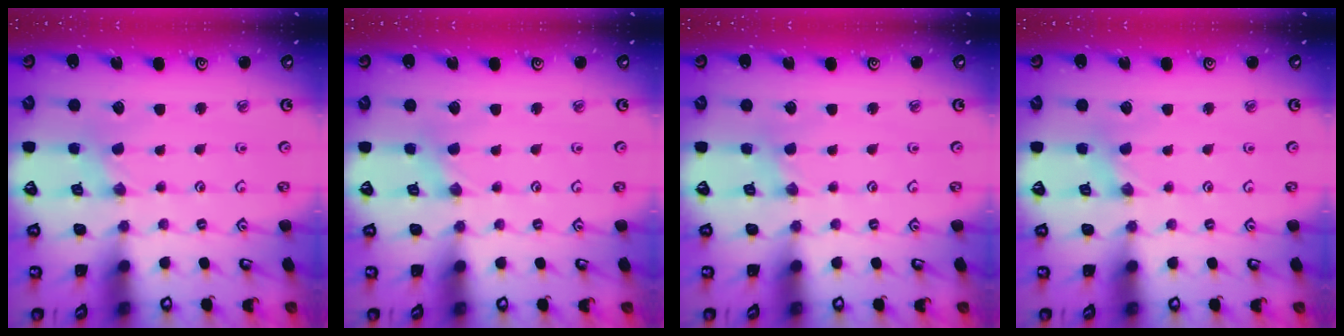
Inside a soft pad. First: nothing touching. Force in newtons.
{"total": 1.1, "press": 1.1, "slide": 0.3}
{"total": 1.3, "press": 1.3, "slide": 0.1}
{"total": 1.4, "press": 1.4, "slide": 0.2}